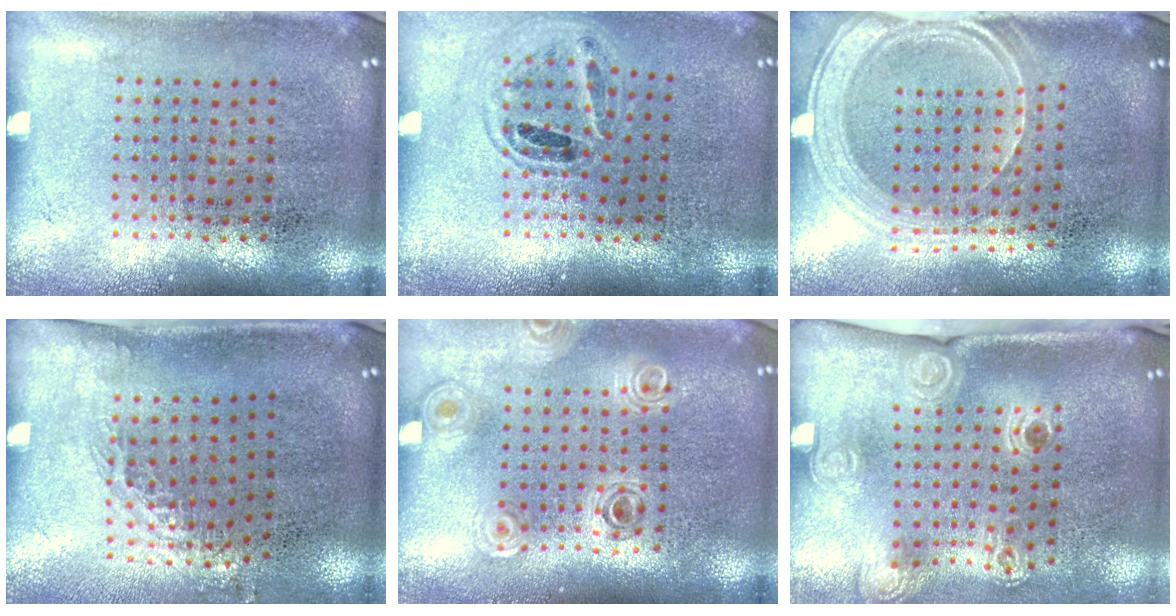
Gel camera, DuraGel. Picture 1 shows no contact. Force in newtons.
{"total": 0.8, "press": 0.8, "slide": 0.1}
{"total": 1.9, "press": 1.6, "slide": 1.0}
{"total": 1.2, "press": 0.9, "slide": 0.7}
{"total": 0.9, "press": 0.9, "slide": 0.1}
{"total": 2.3, "press": 1.6, "slide": 1.6}